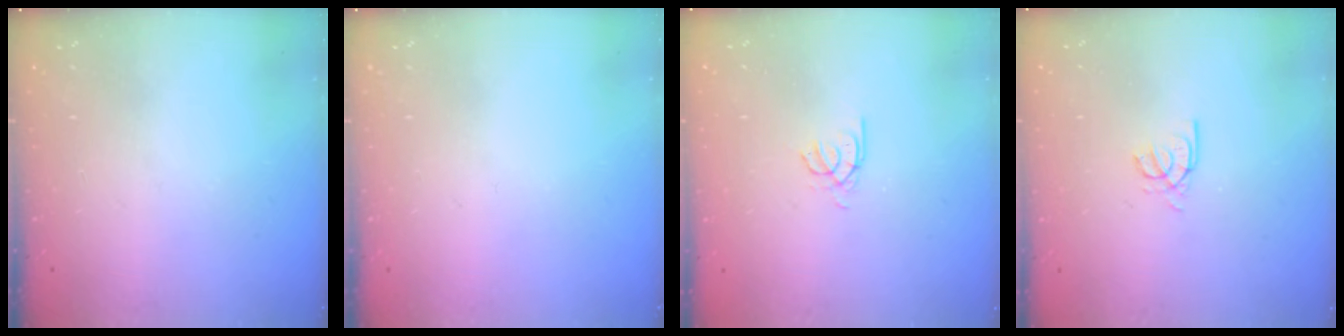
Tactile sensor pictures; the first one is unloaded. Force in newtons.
{"total": 0.0}
{"total": 2.4, "press": 2.3, "slide": 0.4}
{"total": 3.7, "press": 3.7, "slide": 0.1}